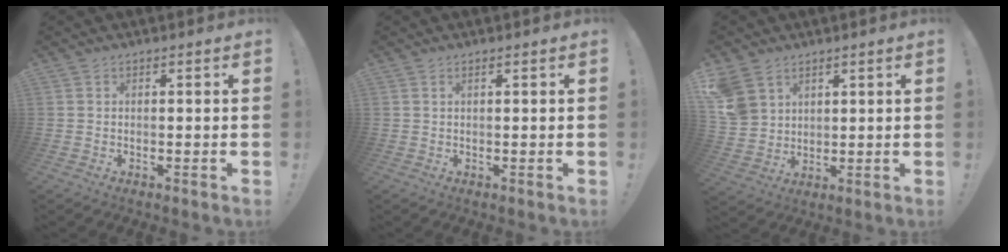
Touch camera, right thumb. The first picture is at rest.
{"total": 0.8, "force": [0.4, 0.0, 0.7], "torque": [-0.008, -0.003, 0.006]}
{"total": 8.4, "force": [4.9, 6.1, 2.9], "torque": [-0.058, -0.025, 0.103]}